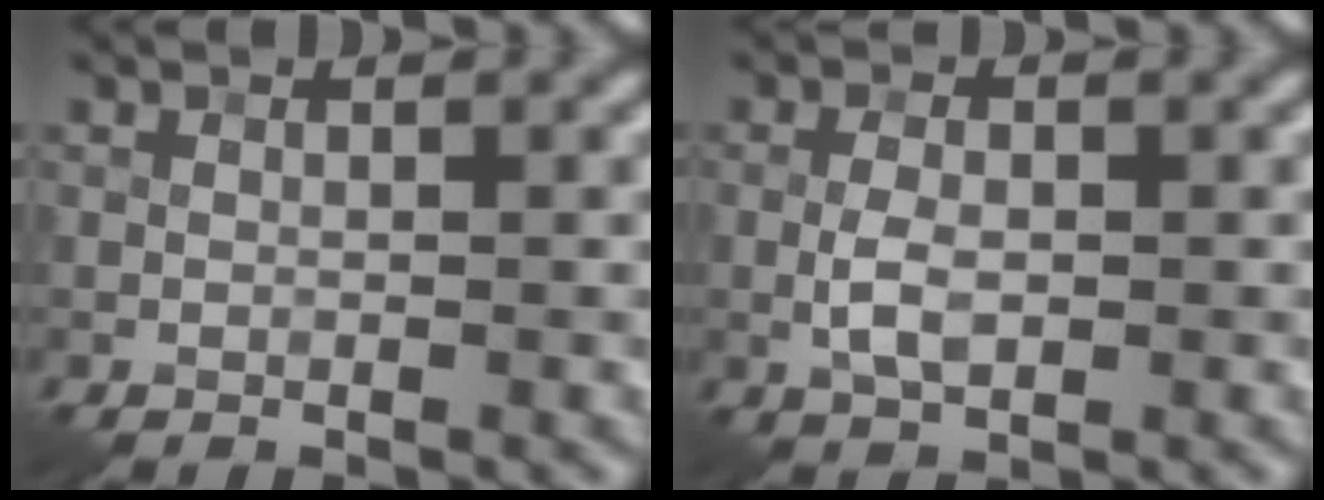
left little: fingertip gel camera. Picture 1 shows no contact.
{"total": 2.7, "force": [-0.5, 1.4, 2.3], "torque": [-0.047, 0.002, -0.010]}